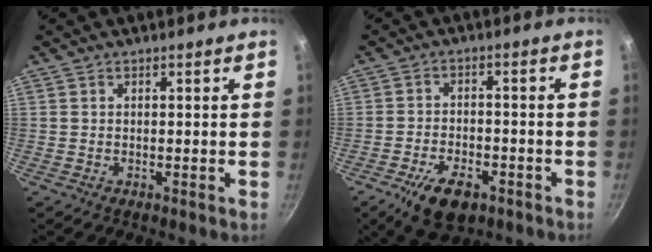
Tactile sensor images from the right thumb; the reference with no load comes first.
{"total": 9.8, "force": [-5.3, 5.0, 6.7], "torque": [-0.104, 0.020, -0.082]}